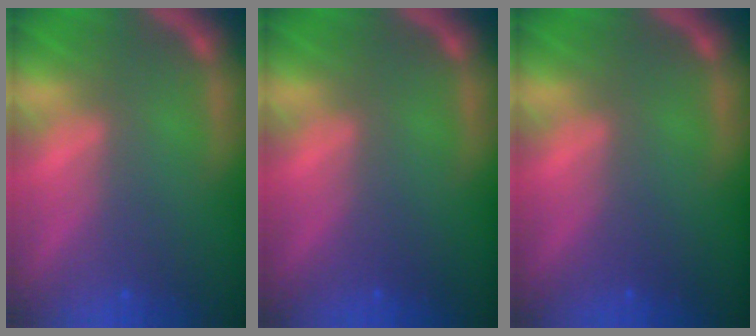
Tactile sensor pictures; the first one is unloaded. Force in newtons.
{"total": 0.0}
{"total": 0.0}